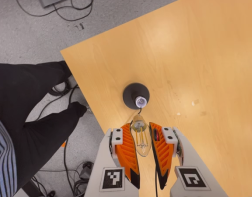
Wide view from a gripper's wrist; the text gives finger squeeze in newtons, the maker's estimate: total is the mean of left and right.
{"total": 21.3, "left": 25.2, "right": 17.5}